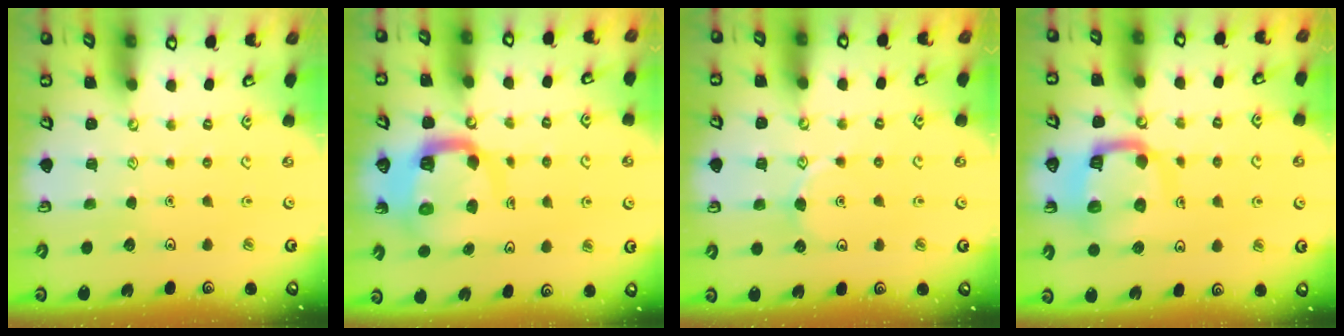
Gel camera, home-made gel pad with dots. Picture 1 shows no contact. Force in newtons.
{"total": 10.2, "press": 10.1, "slide": 1.4}
{"total": 5.9, "press": 5.9, "slide": 0.3}
{"total": 12.5, "press": 12.4, "slide": 1.6}